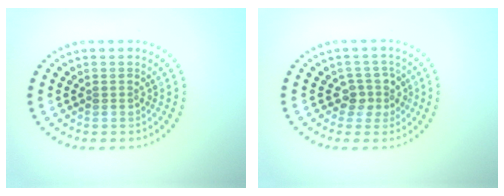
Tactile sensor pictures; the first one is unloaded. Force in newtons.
{"total": 2.2, "press": 1.9, "slide": 1.2}